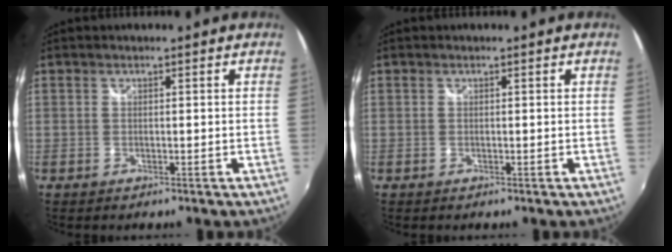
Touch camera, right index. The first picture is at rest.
{"total": 0.0}